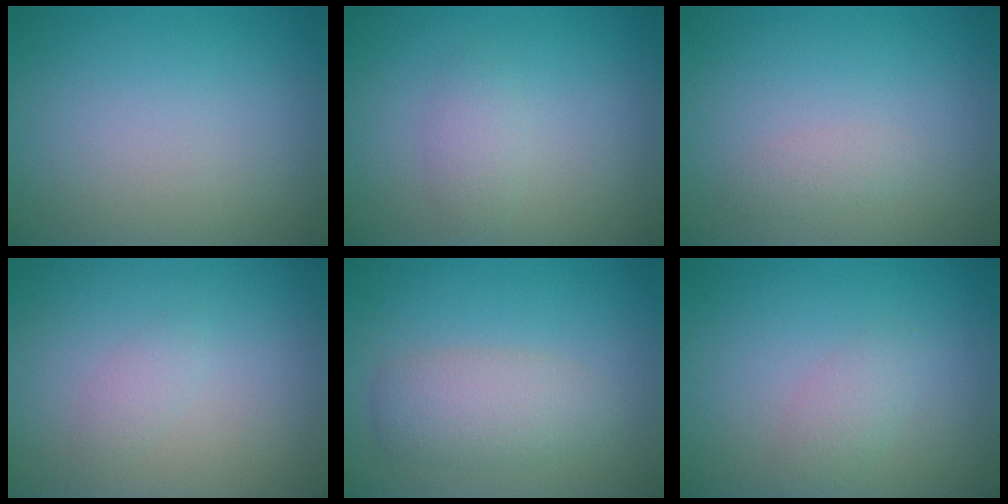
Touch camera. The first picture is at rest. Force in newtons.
{"total": 1.6, "press": 1.6, "slide": 0.0}
{"total": 1.0, "press": 1.0, "slide": 0.0}
{"total": 1.0, "press": 1.0, "slide": 0.0}
{"total": 3.4, "press": 3.3, "slide": 0.4}
{"total": 1.6, "press": 1.6, "slide": 0.0}